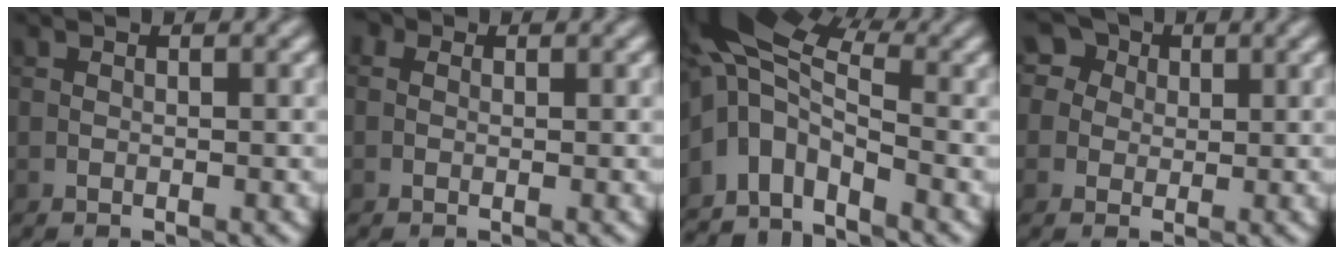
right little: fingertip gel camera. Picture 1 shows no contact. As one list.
[{"total": 2.5, "force": [0.9, 1.8, 1.4], "torque": [-0.010, 0.013, -0.021]}, {"total": 7.3, "force": [-1.7, 4.1, 5.9], "torque": [-0.106, 0.010, -0.053]}, {"total": 4.7, "force": [2.0, 3.9, 1.7], "torque": [-0.004, 0.028, 0.009]}]